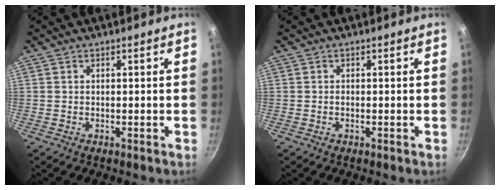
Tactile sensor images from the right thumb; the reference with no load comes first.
{"total": 1.3, "force": [-0.2, 0.9, 0.9], "torque": [-0.013, 0.003, -0.005]}